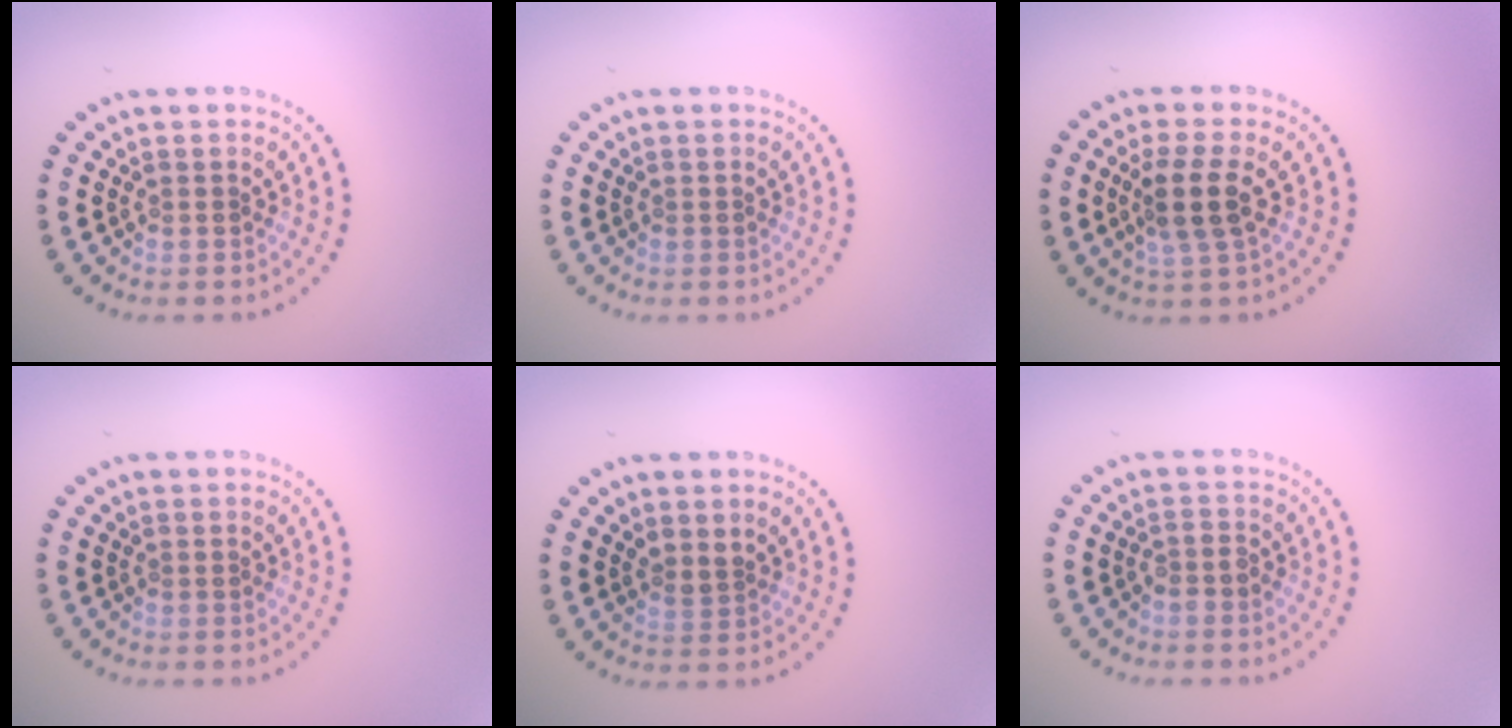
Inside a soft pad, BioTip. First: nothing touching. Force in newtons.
{"total": 0.0}
{"total": 3.2, "press": 2.7, "slide": 1.8}
{"total": 0.0}
{"total": 1.1, "press": 0.7, "slide": 0.8}
{"total": 1.1, "press": 0.9, "slide": 0.6}